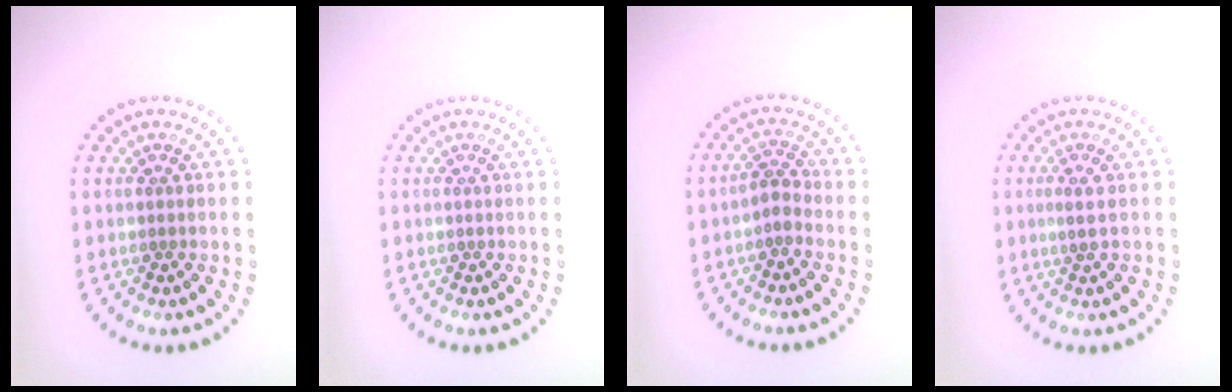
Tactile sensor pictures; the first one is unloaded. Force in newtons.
{"total": 0.0}
{"total": 1.6, "press": 1.2, "slide": 1.0}
{"total": 1.3, "press": 1.0, "slide": 0.9}